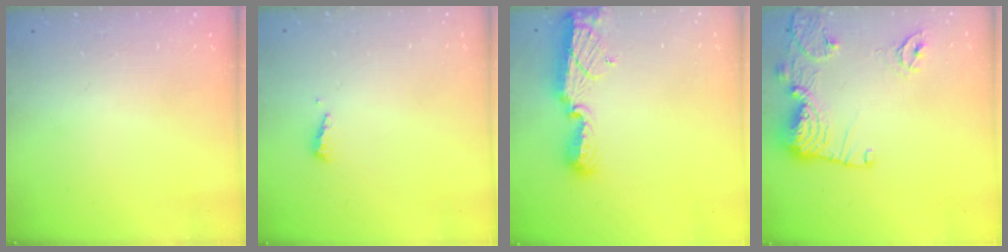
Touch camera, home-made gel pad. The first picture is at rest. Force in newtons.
{"total": 3.6, "press": 3.6, "slide": 0.4}
{"total": 9.9, "press": 9.9, "slide": 0.8}
{"total": 14.3, "press": 14.2, "slide": 1.4}